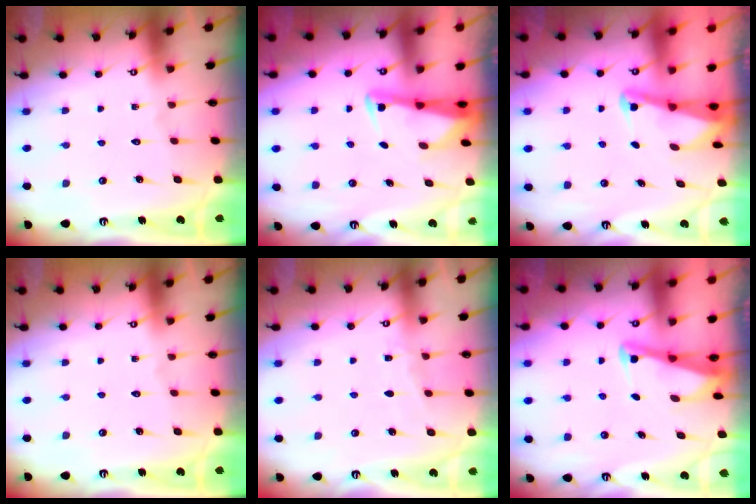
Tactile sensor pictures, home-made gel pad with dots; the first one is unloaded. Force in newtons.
{"total": 2.5, "press": 2.5, "slide": 0.5}
{"total": 2.1, "press": 2.1, "slide": 0.3}
{"total": 0.0}
{"total": 3.6, "press": 3.5, "slide": 0.5}
{"total": 2.7, "press": 2.7, "slide": 0.3}